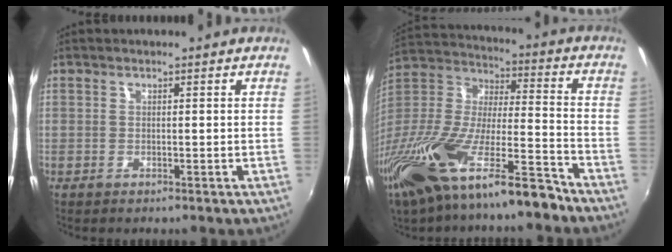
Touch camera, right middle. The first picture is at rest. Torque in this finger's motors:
{"motor_torque": [1.16, -0.97, 1.05, 0.21]}